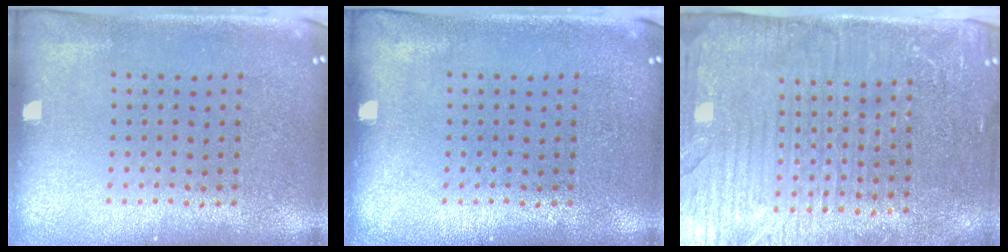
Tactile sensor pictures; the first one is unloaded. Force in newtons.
{"total": 0.0}
{"total": 4.3, "press": 3.9, "slide": 1.8}